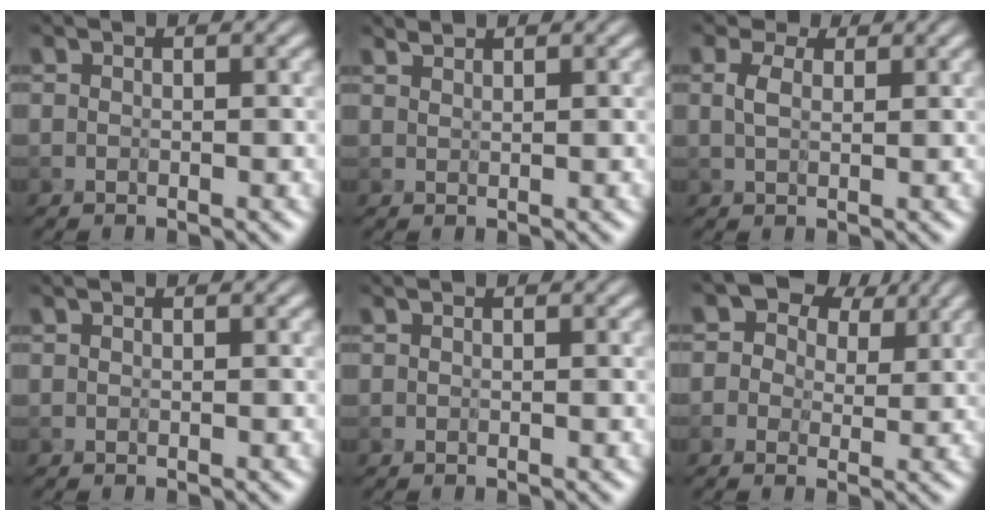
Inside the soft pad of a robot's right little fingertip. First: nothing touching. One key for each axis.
{"total": 0.9, "fx": 0.9, "fy": -0.1, "fz": 0.0, "tx": 0.000, "ty": 0.000, "tz": 0.021}
{"total": 2.3, "fx": 0.9, "fy": 1.5, "fz": 1.5, "tx": -0.038, "ty": 0.004, "tz": 0.018}
{"total": 0.0}
{"total": 0.0}
{"total": 5.8, "fx": 3.1, "fy": 4.1, "fz": 2.6, "tx": -0.033, "ty": 0.006, "tz": 0.022}